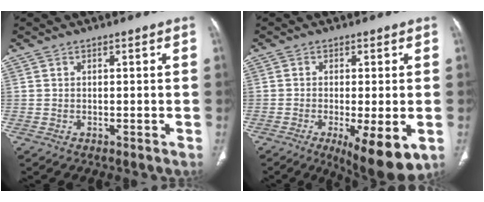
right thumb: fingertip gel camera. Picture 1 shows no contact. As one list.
[{"total": 10.6, "force": [-3.9, 3.0, 9.4], "torque": [-0.138, -0.018, -0.051]}]